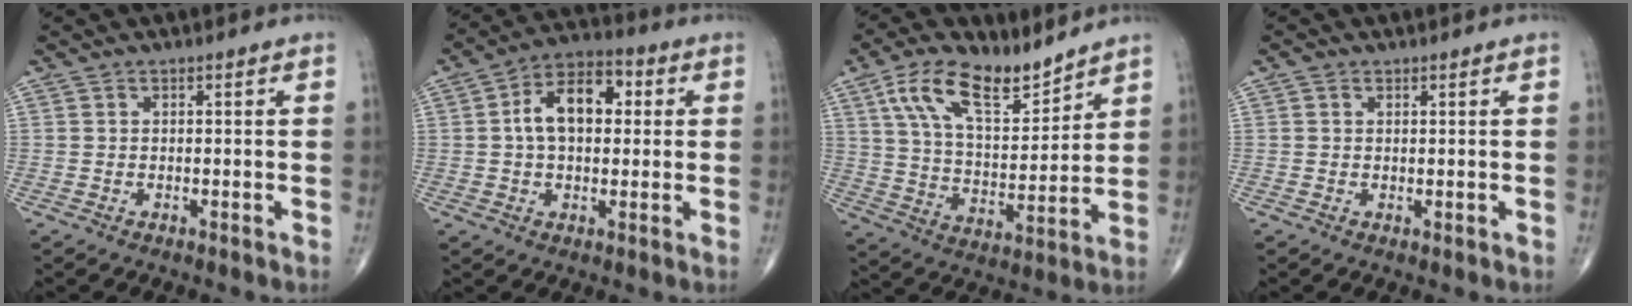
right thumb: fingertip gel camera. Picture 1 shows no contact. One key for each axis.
{"total": 11.5, "fx": 1.7, "fy": 7.1, "fz": 8.9, "tx": -0.134, "ty": 0.025, "tz": 0.018}
{"total": 15.0, "fx": 9.8, "fy": 6.6, "fz": 9.3, "tx": -0.142, "ty": -0.049, "tz": 0.186}
{"total": 1.0, "fx": 0.5, "fy": 0.8, "fz": 0.3, "tx": -0.001, "ty": -0.003, "tz": 0.005}